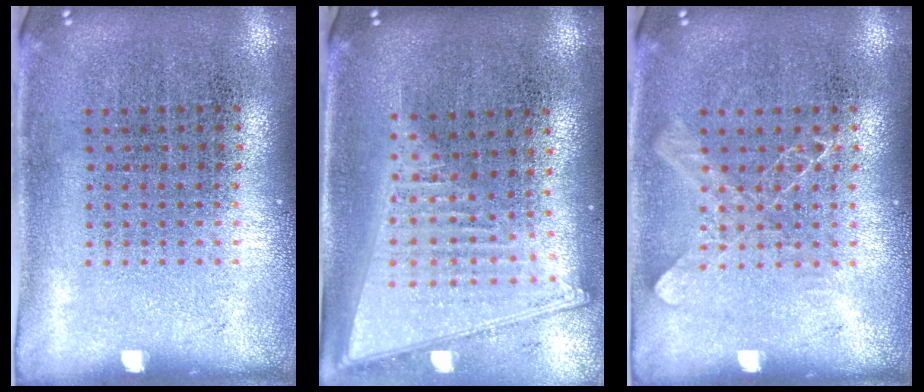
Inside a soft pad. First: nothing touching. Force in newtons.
{"total": 2.1, "press": 1.8, "slide": 1.2}
{"total": 1.3, "press": 1.2, "slide": 0.3}